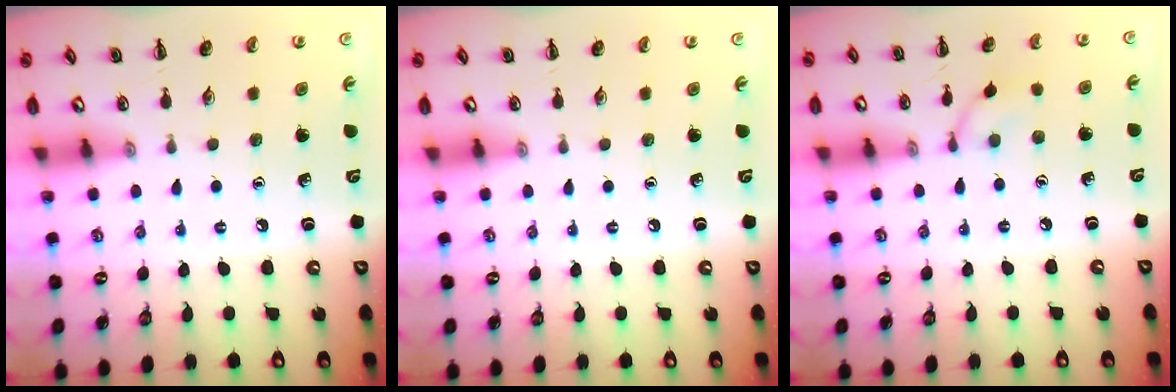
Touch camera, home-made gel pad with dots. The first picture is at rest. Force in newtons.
{"total": 0.0}
{"total": 5.7, "press": 5.5, "slide": 1.2}